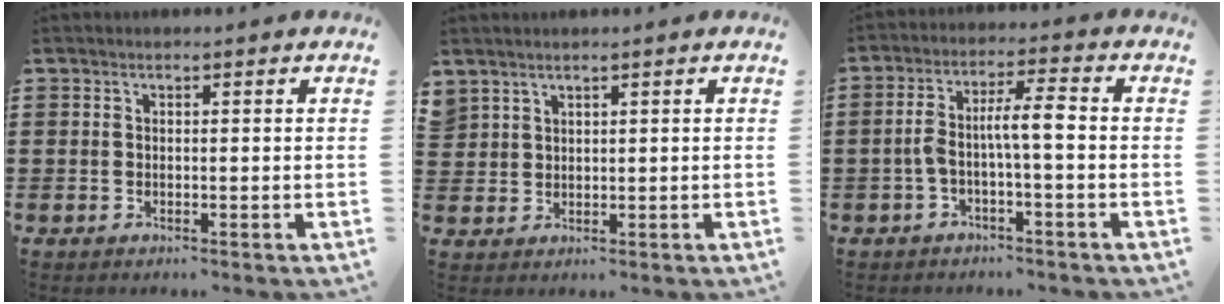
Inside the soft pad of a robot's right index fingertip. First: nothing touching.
{"total": 1.7, "force": [1.5, 0.8, 0.0], "torque": [-0.003, 0.004, 0.031]}
{"total": 5.9, "force": [-0.9, 1.0, 5.7], "torque": [-0.113, 0.004, -0.024]}